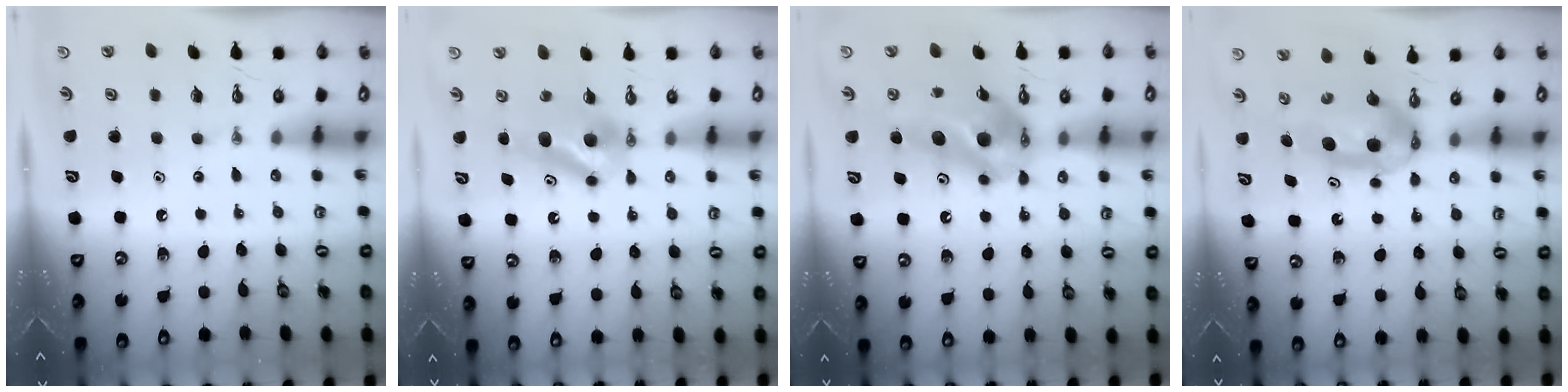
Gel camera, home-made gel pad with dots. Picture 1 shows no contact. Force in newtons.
{"total": 7.6, "press": 6.8, "slide": 3.5}
{"total": 14.7, "press": 13.0, "slide": 6.8}
{"total": 6.7, "press": 5.5, "slide": 3.8}